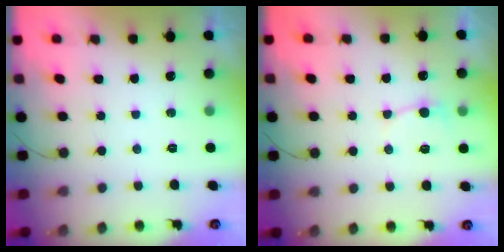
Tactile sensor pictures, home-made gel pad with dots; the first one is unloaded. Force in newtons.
{"total": 4.2, "press": 4.2, "slide": 0.5}